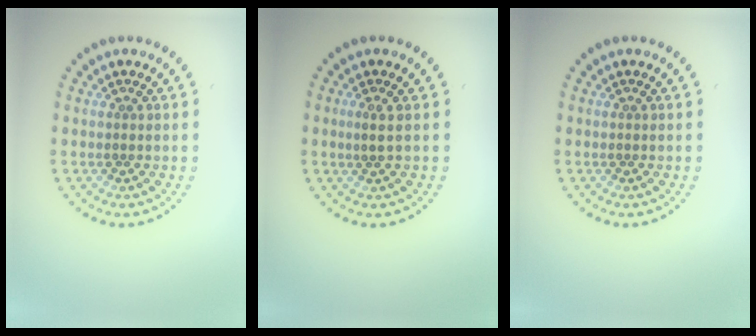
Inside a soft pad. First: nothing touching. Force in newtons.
{"total": 1.0, "press": 0.8, "slide": 0.6}
{"total": 0.0}